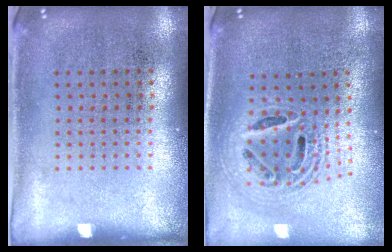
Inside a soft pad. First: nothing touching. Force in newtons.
{"total": 2.1, "press": 1.7, "slide": 1.2}